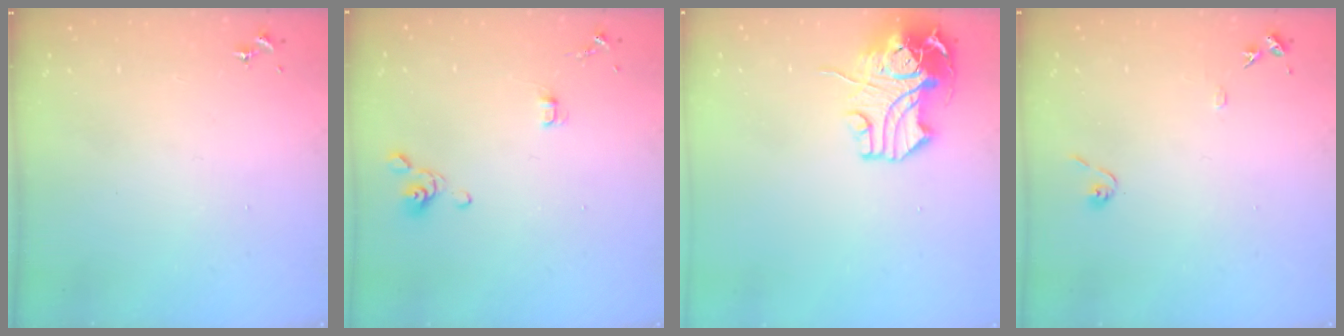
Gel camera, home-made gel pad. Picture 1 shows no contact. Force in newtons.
{"total": 4.7, "press": 4.2, "slide": 2.2}
{"total": 12.8, "press": 12.6, "slide": 2.3}
{"total": 7.9, "press": 7.9, "slide": 0.8}